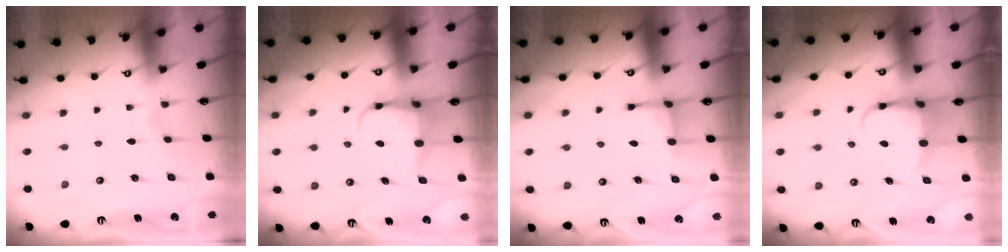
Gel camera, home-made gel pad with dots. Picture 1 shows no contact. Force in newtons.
{"total": 5.0, "press": 5.0, "slide": 0.2}
{"total": 3.1, "press": 3.0, "slide": 0.8}
{"total": 5.7, "press": 5.7, "slide": 0.8}